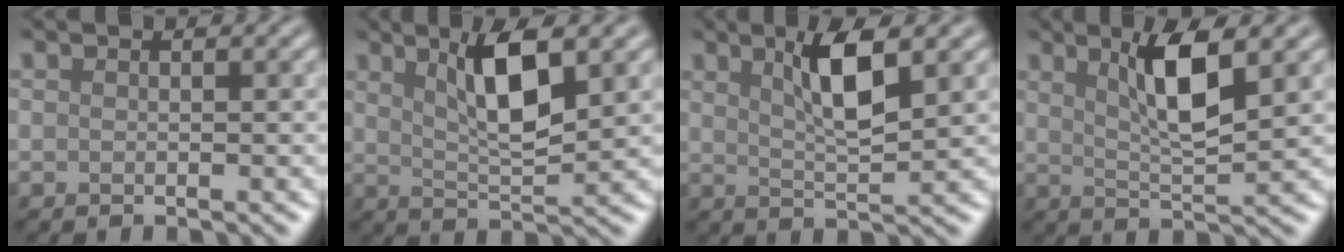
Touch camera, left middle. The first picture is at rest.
{"total": 5.3, "force": [1.9, 1.3, 4.7], "torque": [-0.084, -0.006, 0.040]}
{"total": 4.4, "force": [1.6, 0.9, 4.0], "torque": [-0.073, -0.004, 0.035]}
{"total": 4.9, "force": [1.7, 0.9, 4.5], "torque": [-0.081, -0.006, 0.038]}